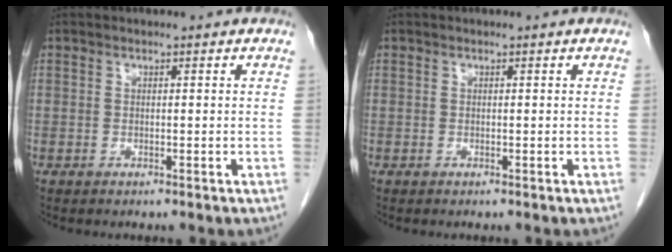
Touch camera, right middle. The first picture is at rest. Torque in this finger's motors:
{"motor_torque": [0.00, 0.00, 0.00, -0.01]}